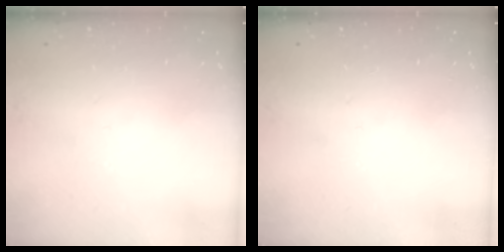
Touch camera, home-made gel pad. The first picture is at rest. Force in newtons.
{"total": 0.0}